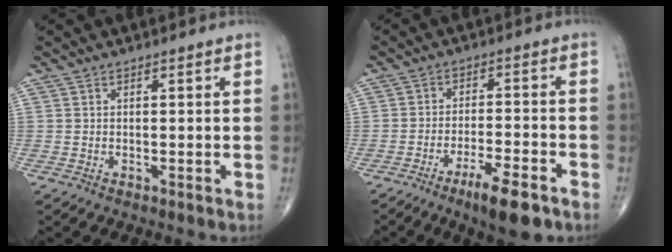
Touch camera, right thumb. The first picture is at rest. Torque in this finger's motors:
{"motor_torque": [2.36, 2.65, 0.46, -0.45, 0.06]}